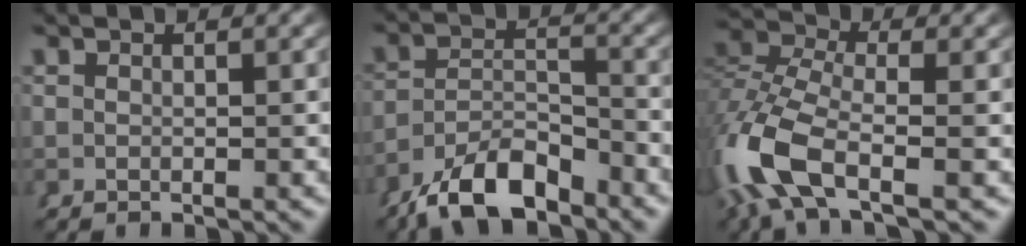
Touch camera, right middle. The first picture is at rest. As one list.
[{"total": 6.9, "force": [-5.4, 3.1, 3.1], "torque": [-0.041, -0.011, -0.089]}, {"total": 6.5, "force": [-2.2, 3.9, 4.7], "torque": [-0.137, -0.026, -0.031]}]